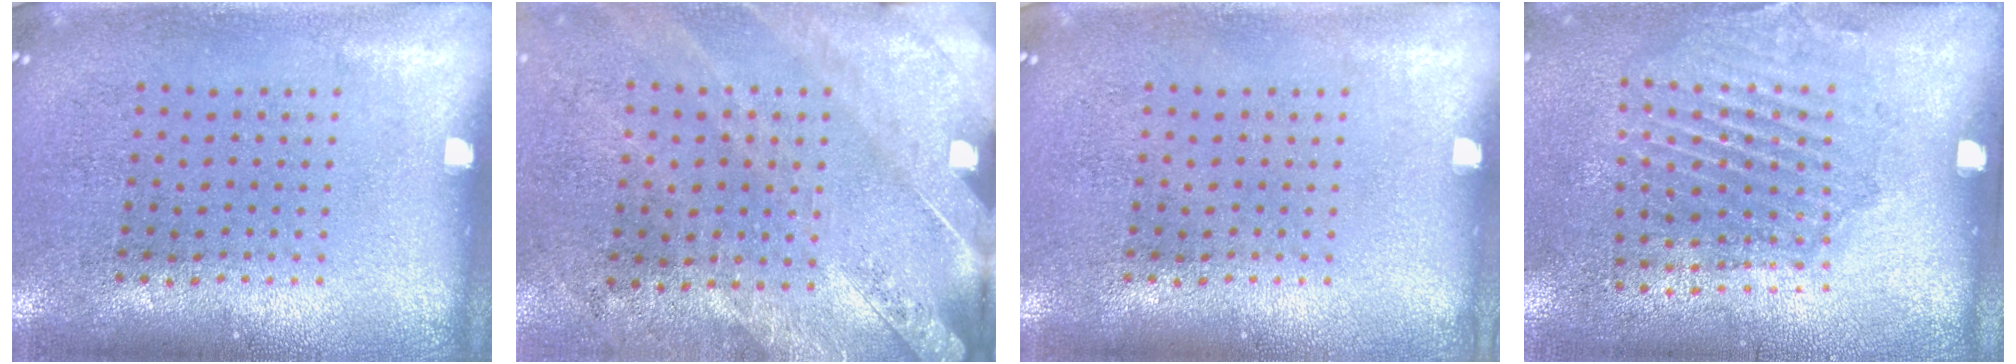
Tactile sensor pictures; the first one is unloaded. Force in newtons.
{"total": 2.5, "press": 2.2, "slide": 1.2}
{"total": 0.0}
{"total": 1.8, "press": 1.3, "slide": 1.2}